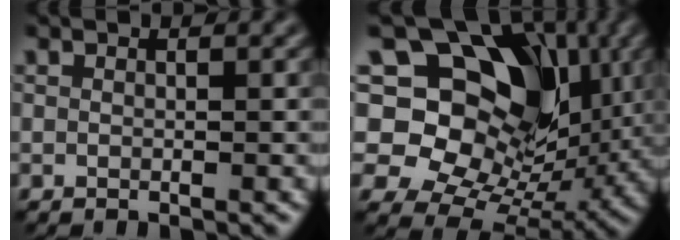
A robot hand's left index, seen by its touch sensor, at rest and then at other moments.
{"total": 13.3, "force": [3.6, 10.0, 8.0], "torque": [-0.127, 0.012, 0.055]}